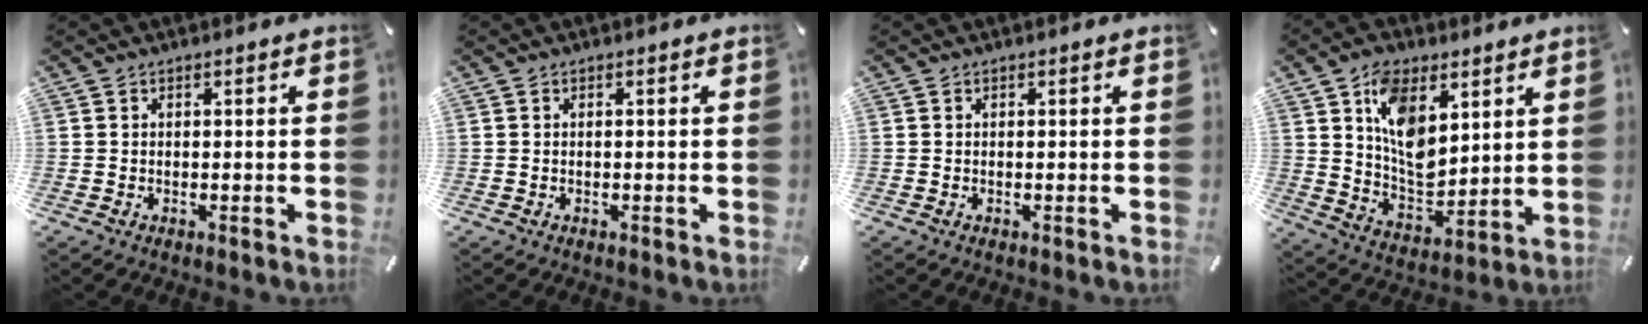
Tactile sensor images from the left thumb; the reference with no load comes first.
{"total": 0.0}
{"total": 0.0}
{"total": 12.9, "force": [5.8, 8.5, 7.8], "torque": [-0.129, -0.016, 0.110]}